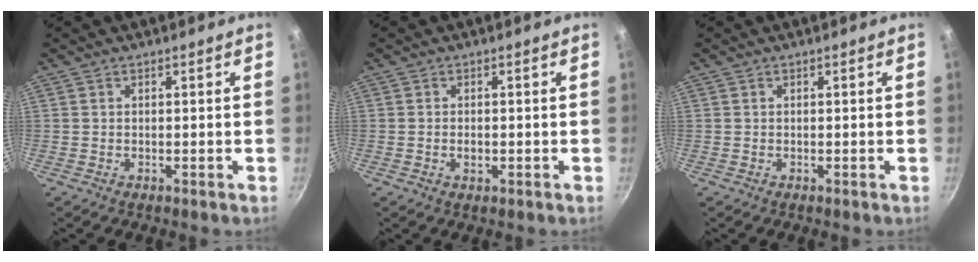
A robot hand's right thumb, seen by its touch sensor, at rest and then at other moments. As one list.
[{"total": 1.6, "force": [-0.4, 1.0, 1.2], "torque": [-0.019, 0.000, -0.006]}, {"total": 0.0}]